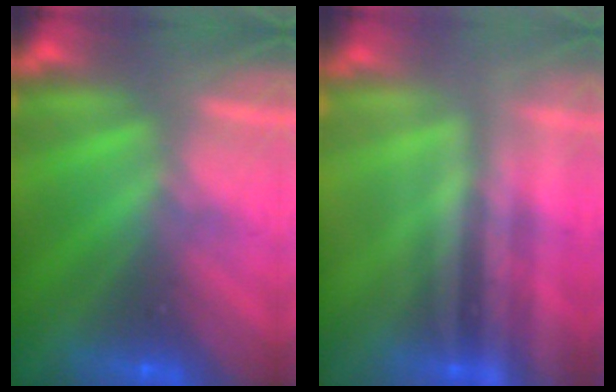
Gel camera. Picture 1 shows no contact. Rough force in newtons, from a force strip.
{"total": 2.2}